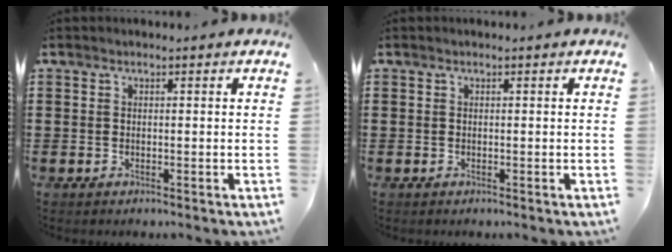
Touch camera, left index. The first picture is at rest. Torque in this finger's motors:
{"motor_torque": [0.00, 0.00, 0.00, 0.00]}